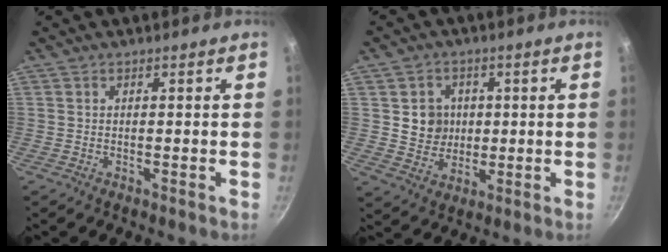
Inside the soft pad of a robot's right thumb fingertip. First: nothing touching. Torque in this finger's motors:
{"motor_torque": [0.32, 1.74, 0.77, -0.24, 0.01]}